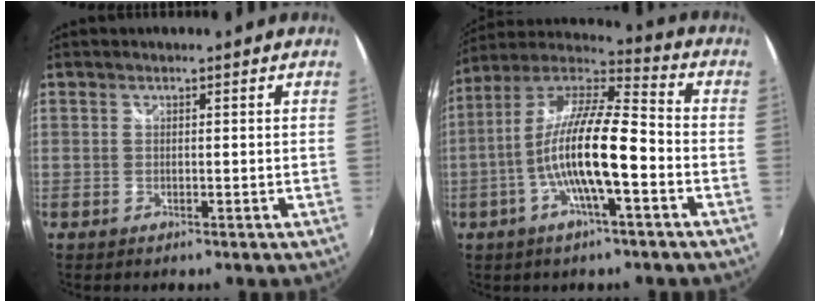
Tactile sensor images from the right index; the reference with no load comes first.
{"total": 15.3, "force": [-4.2, 2.5, 14.5], "torque": [-0.267, 0.001, -0.081]}